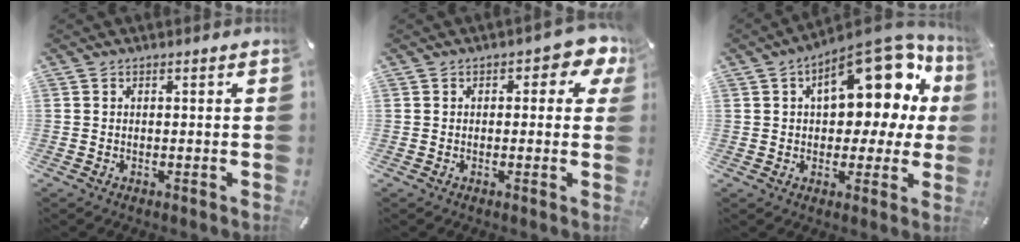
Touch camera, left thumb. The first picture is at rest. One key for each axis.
{"total": 4.1, "fx": 1.0, "fy": 2.7, "fz": 2.9, "tx": -0.037, "ty": 0.003, "tz": 0.010}
{"total": 20.3, "fx": 7.9, "fy": 10.3, "fz": 15.6, "tx": -0.198, "ty": -0.050, "tz": 0.127}